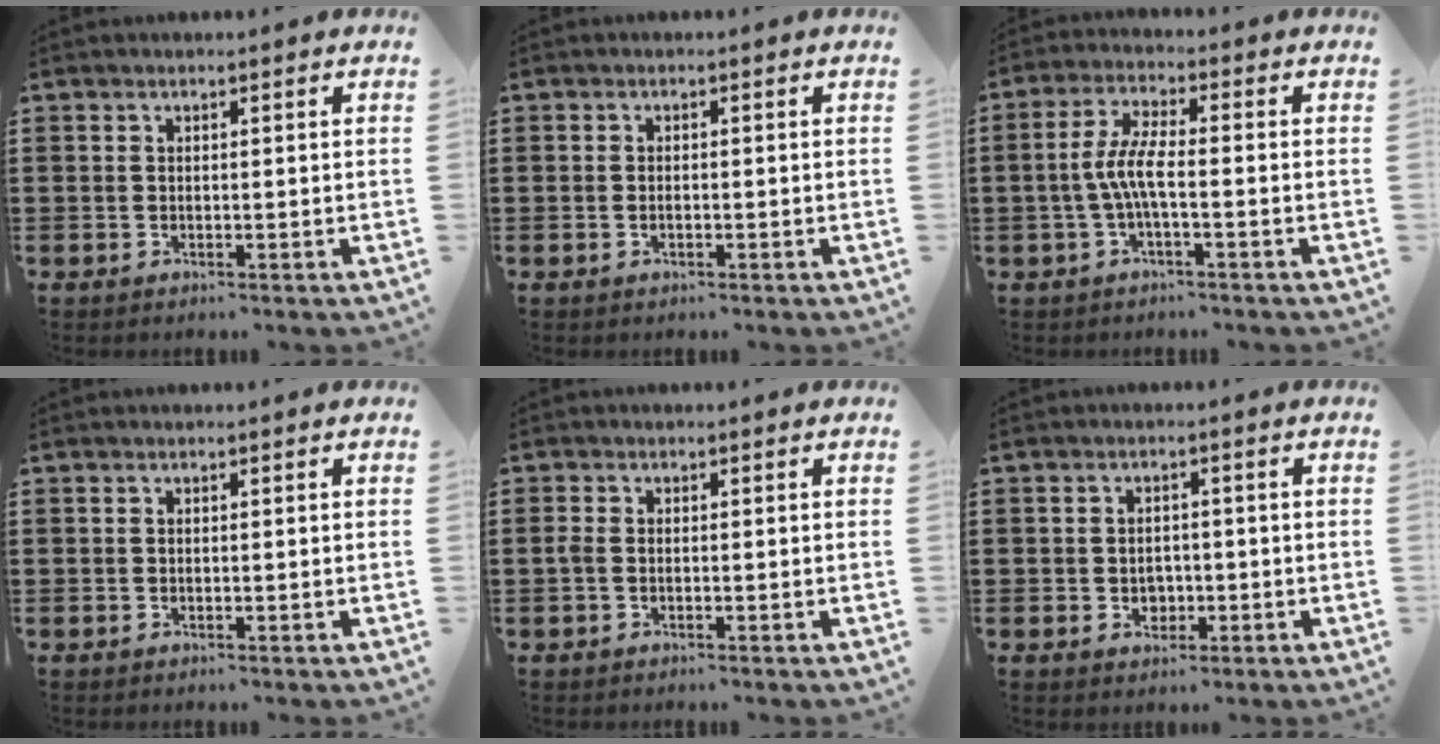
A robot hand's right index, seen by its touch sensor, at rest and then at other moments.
{"total": 0.7, "force": [-0.3, 0.3, 0.6], "torque": [-0.014, -0.004, -0.005]}
{"total": 5.6, "force": [-1.3, 1.3, 5.3], "torque": [-0.122, -0.006, -0.033]}
{"total": 0.0}
{"total": 1.0, "force": [-0.4, 0.5, 0.8], "torque": [-0.025, -0.004, -0.010]}
{"total": 2.4, "force": [-0.5, 2.0, 1.1], "torque": [-0.019, 0.001, -0.015]}